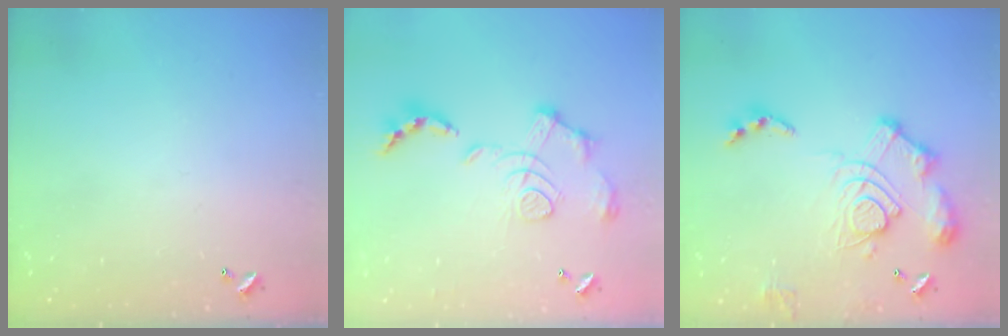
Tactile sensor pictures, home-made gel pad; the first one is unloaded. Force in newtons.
{"total": 1.7, "press": 1.1, "slide": 1.3}
{"total": 16.1, "press": 16.0, "slide": 2.0}